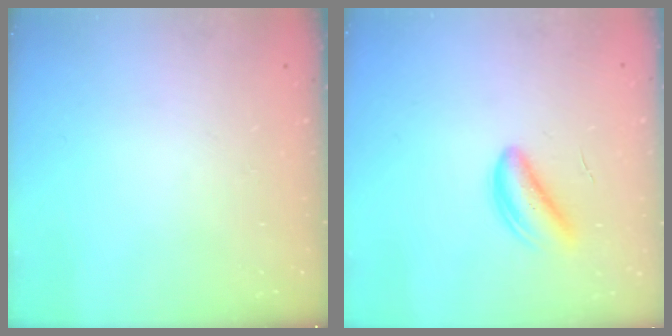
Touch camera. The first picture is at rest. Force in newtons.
{"total": 4.2, "press": 4.2, "slide": 0.9}